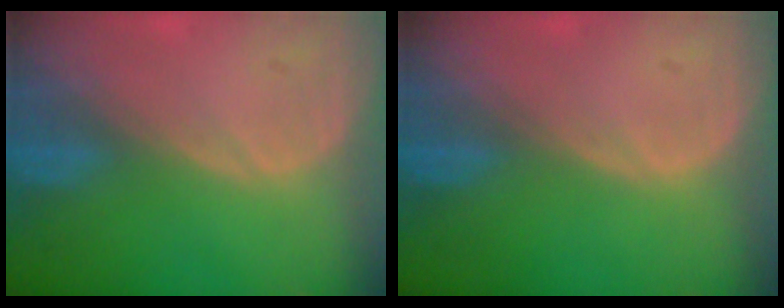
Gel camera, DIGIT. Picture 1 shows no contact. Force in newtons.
{"total": 0.0}